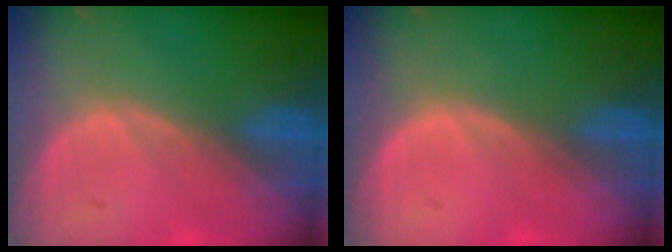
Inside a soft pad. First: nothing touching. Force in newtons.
{"total": 0.0}